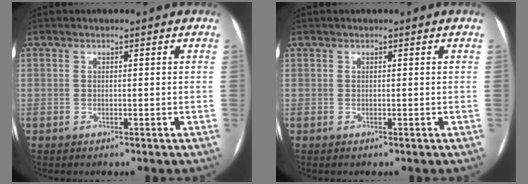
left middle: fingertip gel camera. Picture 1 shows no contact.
{"total": 0.0}